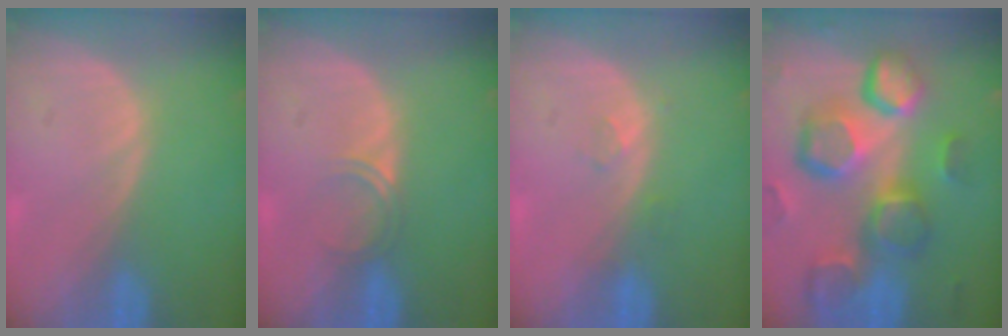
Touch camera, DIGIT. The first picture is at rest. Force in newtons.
{"total": 1.8, "press": 1.5, "slide": 1.1}
{"total": 1.4, "press": 1.3, "slide": 0.6}
{"total": 13.0, "press": 11.4, "slide": 6.4}